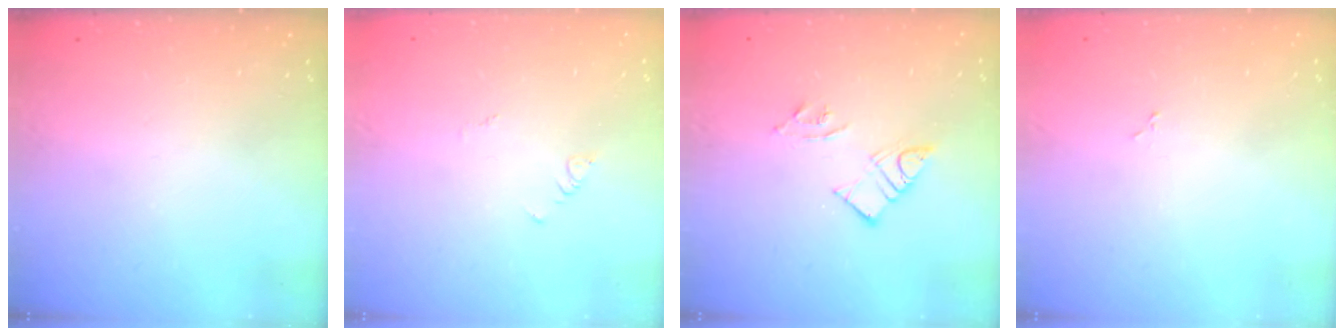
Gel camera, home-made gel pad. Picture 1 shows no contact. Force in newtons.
{"total": 1.9, "press": 1.9, "slide": 0.4}
{"total": 7.1, "press": 7.1, "slide": 0.6}
{"total": 1.9, "press": 1.9, "slide": 0.3}